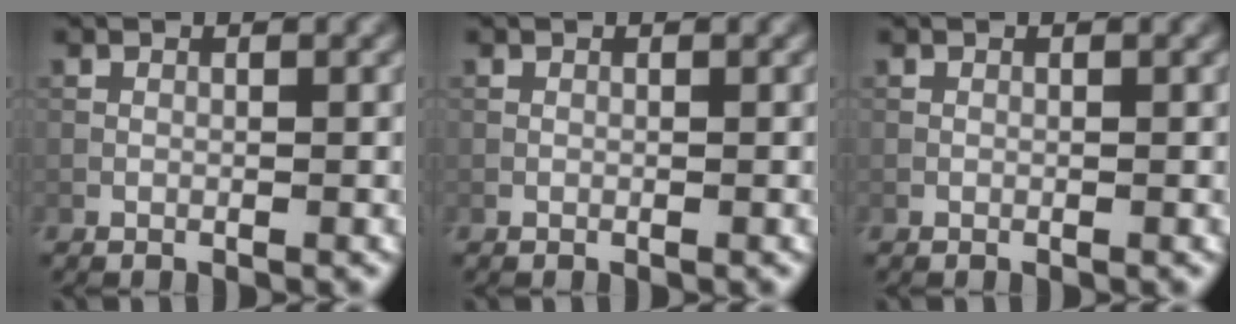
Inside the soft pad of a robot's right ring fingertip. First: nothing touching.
{"total": 0.0}
{"total": 0.0}